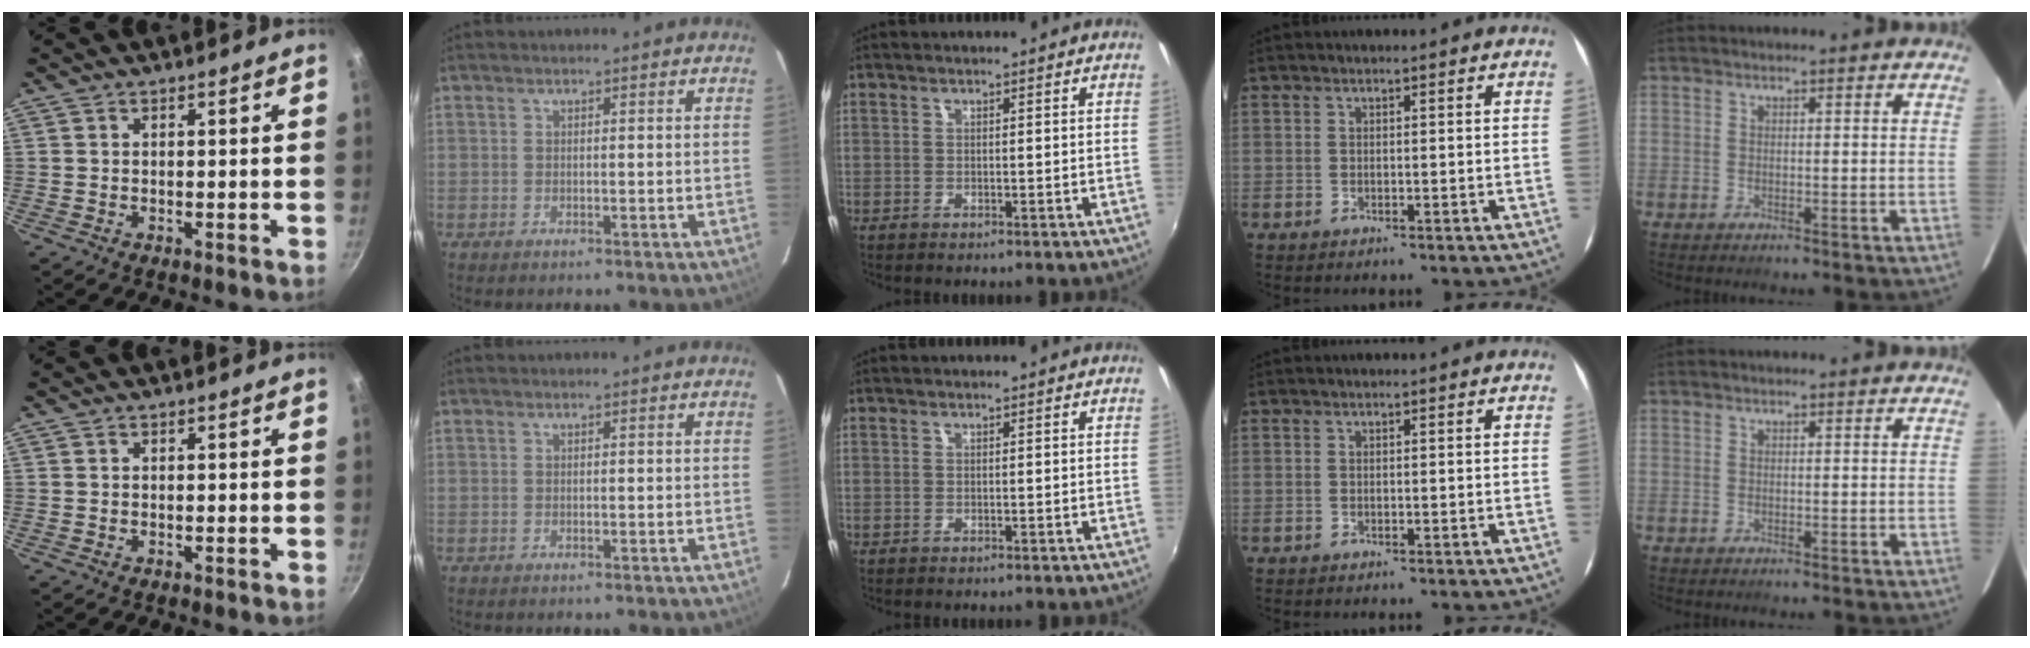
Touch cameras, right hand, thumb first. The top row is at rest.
{}